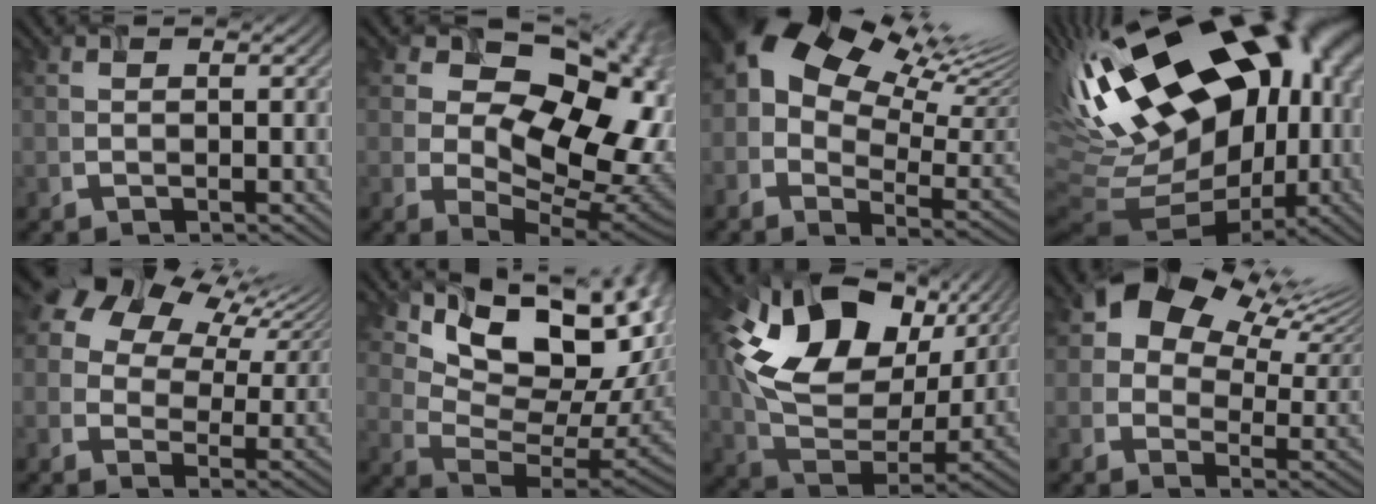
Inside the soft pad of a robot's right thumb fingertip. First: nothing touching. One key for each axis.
{"total": 18.8, "fx": 2.9, "fy": 13.9, "fz": 12.4, "tx": -0.157, "ty": 0.017, "tz": 0.056}
{"total": 15.6, "fx": 6.8, "fy": 9.3, "fz": 10.5, "tx": -0.198, "ty": 0.011, "tz": 0.135}
{"total": 21.2, "fx": 1.4, "fy": 13.0, "fz": 16.6, "tx": -0.298, "ty": -0.034, "tz": 0.052}
{"total": 13.4, "fx": 7.3, "fy": 8.6, "fz": 7.3, "tx": -0.161, "ty": 0.027, "tz": 0.130}
{"total": 16.3, "fx": 8.2, "fy": 9.2, "fz": 10.7, "tx": -0.156, "ty": 0.006, "tz": 0.153}
{"total": 17.7, "fx": 6.1, "fy": 11.8, "fz": 11.8, "tx": -0.251, "ty": 0.011, "tz": 0.118}
{"total": 12.3, "fx": 7.3, "fy": 7.8, "fz": 6.2, "tx": -0.114, "ty": 0.016, "tz": 0.130}